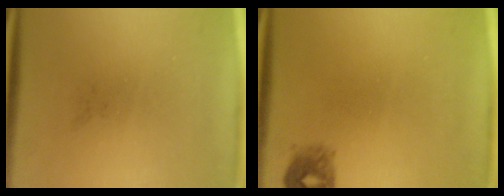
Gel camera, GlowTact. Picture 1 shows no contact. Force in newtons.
{"total": 1.5}